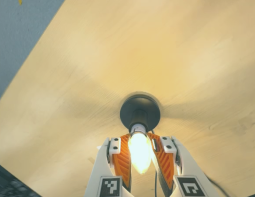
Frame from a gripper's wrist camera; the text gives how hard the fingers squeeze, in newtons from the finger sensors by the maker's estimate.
{"total": 25.4, "left": 28.7, "right": 22.1}